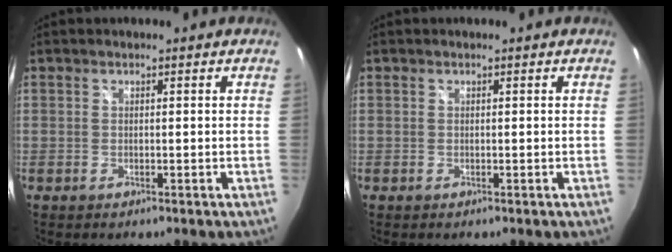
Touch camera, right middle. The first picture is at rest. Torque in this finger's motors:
{"motor_torque": [0.17, -0.09, 0.06, 0.01]}